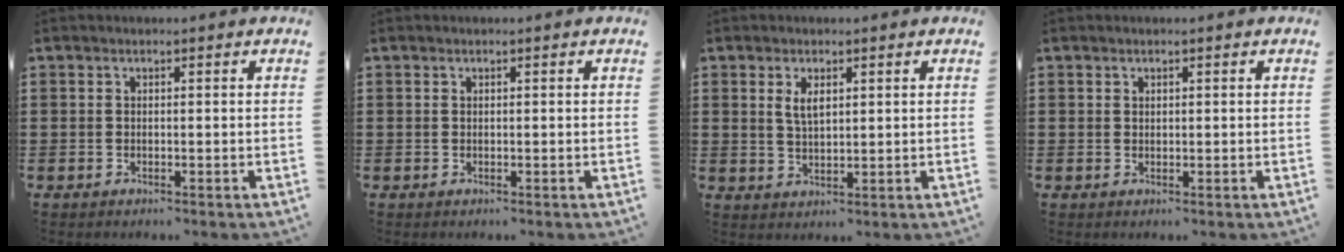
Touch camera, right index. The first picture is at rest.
{"total": 0.0}
{"total": 3.0, "force": [1.4, 1.6, 2.1], "torque": [-0.046, 0.006, 0.025]}
{"total": 0.6, "force": [0.4, 0.4, 0.0], "torque": [-0.001, 0.001, 0.009]}